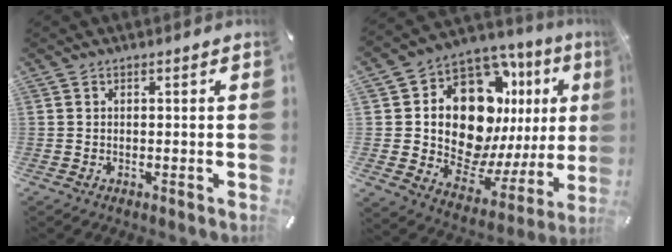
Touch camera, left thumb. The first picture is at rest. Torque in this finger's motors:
{"motor_torque": [2.13, 2.88, 2.08, -0.69, 0.54]}